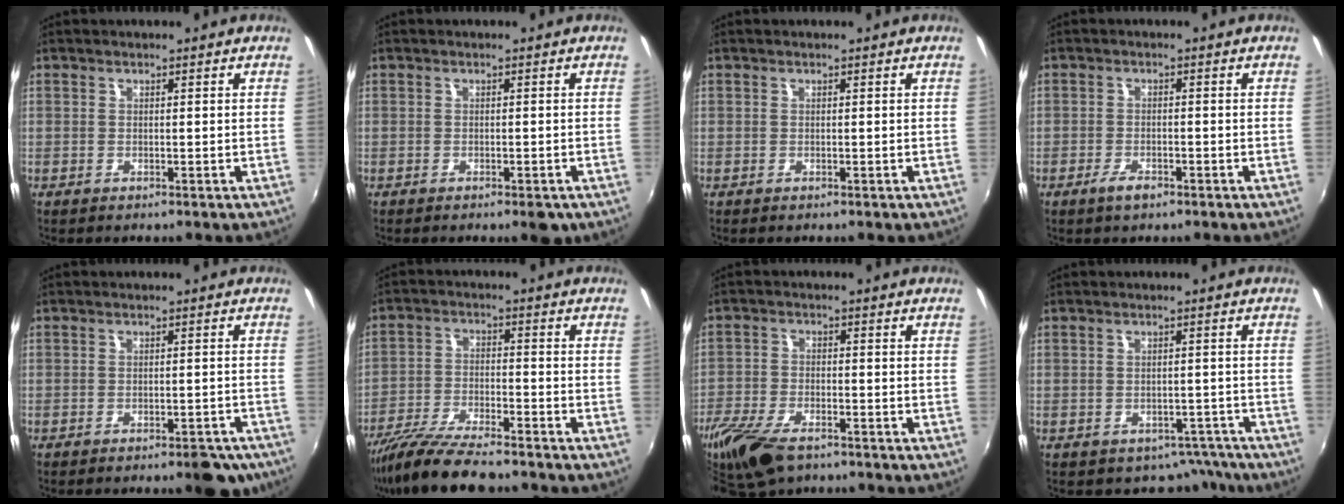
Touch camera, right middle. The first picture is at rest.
{"total": 3.4, "force": [-2.4, 1.4, 2.0], "torque": [-0.030, -0.004, -0.027]}
{"total": 0.0}
{"total": 2.6, "force": [-1.9, 1.0, 1.6], "torque": [-0.038, -0.005, -0.038]}
{"total": 7.0, "force": [-5.6, 2.4, 3.4], "torque": [-0.045, 0.003, -0.054]}
{"total": 12.9, "force": [-11.2, 1.9, 6.3], "torque": [-0.141, -0.025, -0.202]}
{"total": 12.1, "force": [-8.6, 4.9, 6.9], "torque": [-0.172, -0.034, -0.163]}
{"total": 5.2, "force": [-4.0, 3.2, 0.7], "torque": [-0.004, 0.022, -0.037]}